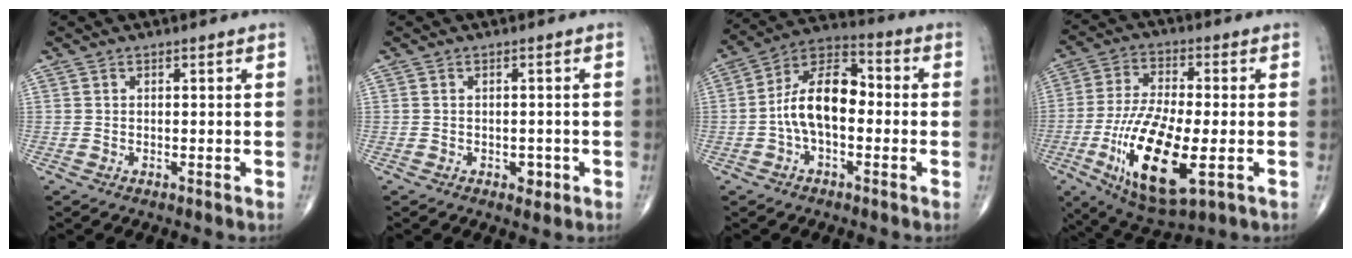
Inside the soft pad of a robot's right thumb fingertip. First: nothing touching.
{"total": 1.9, "force": [-0.8, 1.3, 1.2], "torque": [-0.008, 0.002, -0.008]}
{"total": 12.6, "force": [-1.2, 7.0, 10.4], "torque": [-0.174, 0.041, -0.032]}
{"total": 18.5, "force": [-5.1, 6.5, 16.6], "torque": [-0.329, -0.008, -0.082]}